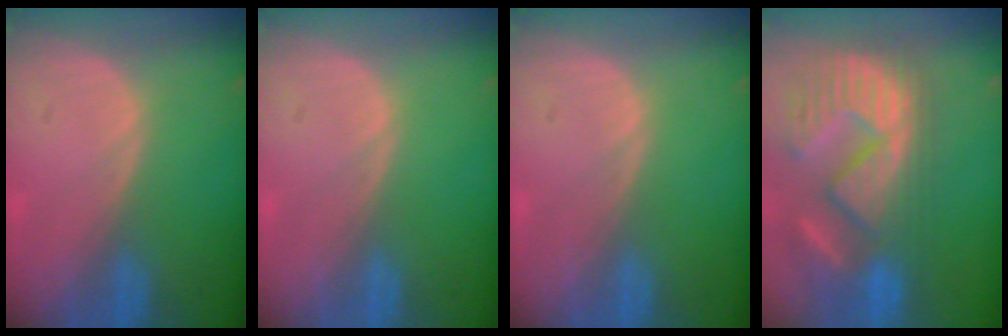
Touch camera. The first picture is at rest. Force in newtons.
{"total": 0.0}
{"total": 0.0}
{"total": 13.4, "press": 12.2, "slide": 5.7}